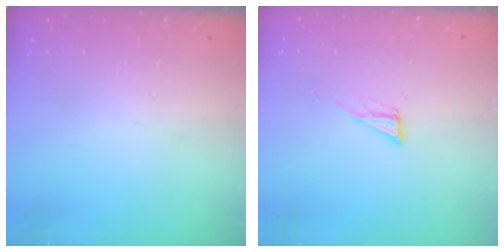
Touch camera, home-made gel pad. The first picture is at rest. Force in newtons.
{"total": 7.0, "press": 6.9, "slide": 0.9}